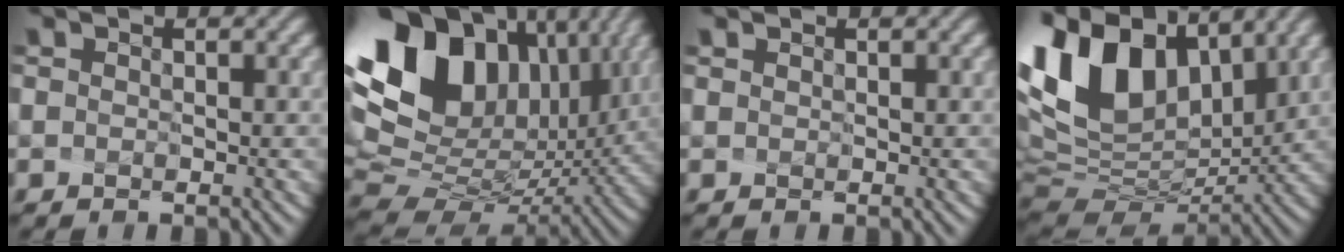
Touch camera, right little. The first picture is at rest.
{"total": 16.6, "force": [6.0, 11.4, 10.4], "torque": [-0.227, 0.017, 0.127]}
{"total": 0.0}
{"total": 12.7, "force": [5.6, 7.7, 8.4], "torque": [-0.179, 0.023, 0.113]}